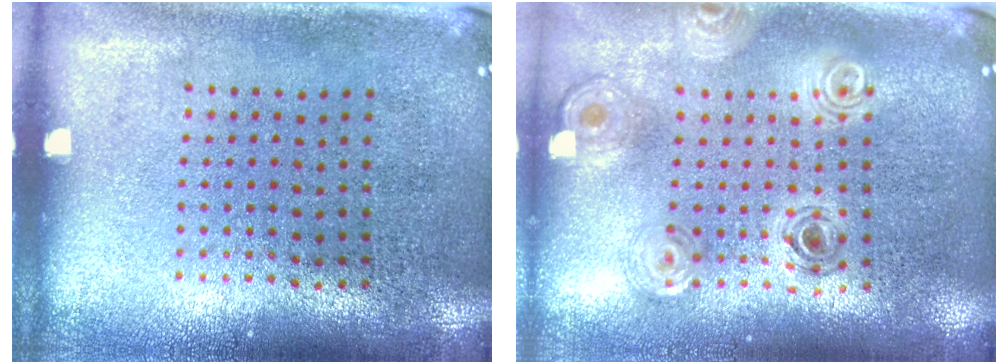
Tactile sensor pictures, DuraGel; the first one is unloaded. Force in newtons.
{"total": 0.9, "press": 0.9, "slide": 0.2}